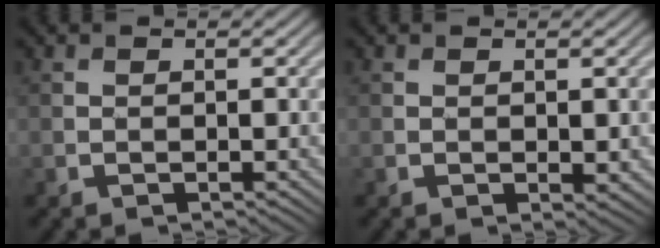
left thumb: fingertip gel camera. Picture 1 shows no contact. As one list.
[{"total": 1.0, "force": [0.0, 0.5, 0.8], "torque": [-0.009, -0.005, 0.003]}]